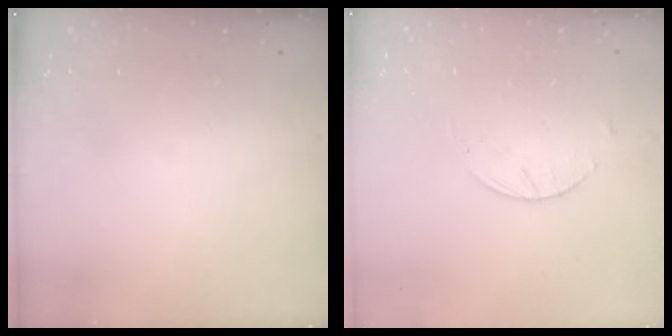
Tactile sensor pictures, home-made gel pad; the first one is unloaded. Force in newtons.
{"total": 2.6, "press": 2.6, "slide": 0.4}